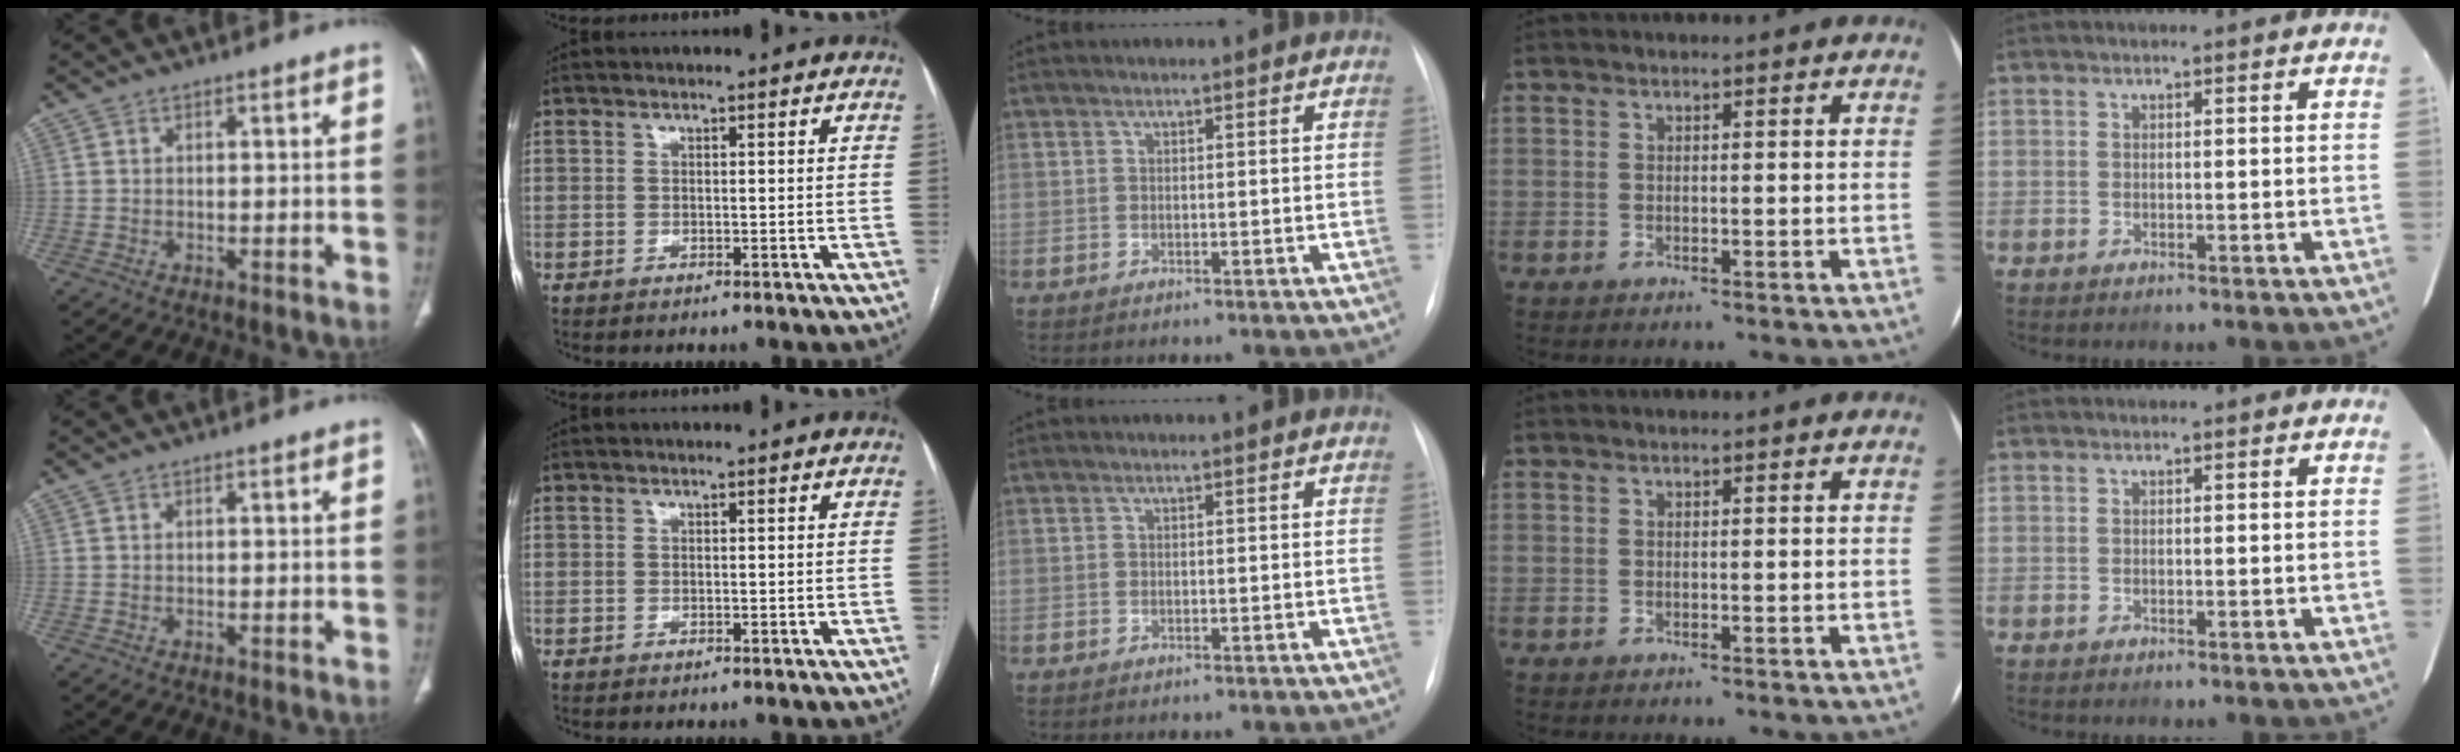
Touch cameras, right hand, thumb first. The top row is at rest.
{}